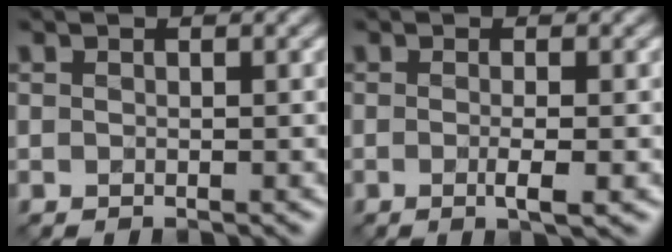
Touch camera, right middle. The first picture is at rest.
{"total": 2.2, "force": [-0.3, 0.5, 2.1], "torque": [-0.032, -0.002, -0.007]}